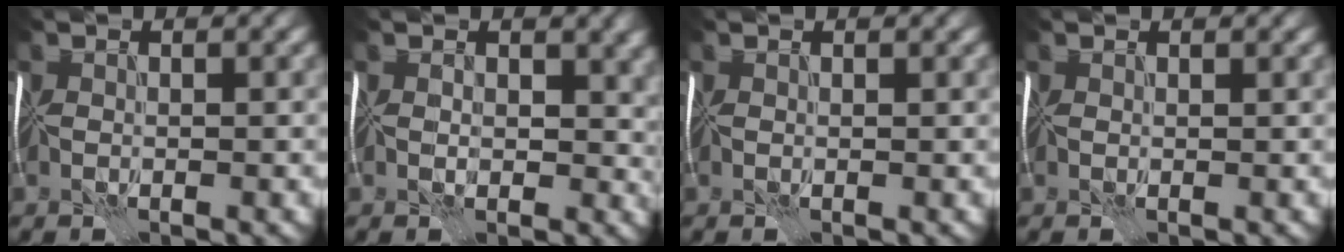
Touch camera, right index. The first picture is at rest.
{"total": 5.5, "force": [1.3, 4.1, 3.3], "torque": [-0.038, 0.009, 0.010]}
{"total": 0.7, "force": [0.6, 0.3, 0.3], "torque": [-0.008, -0.001, 0.007]}
{"total": 1.0, "force": [0.8, 0.4, 0.4], "torque": [-0.010, 0.000, 0.010]}